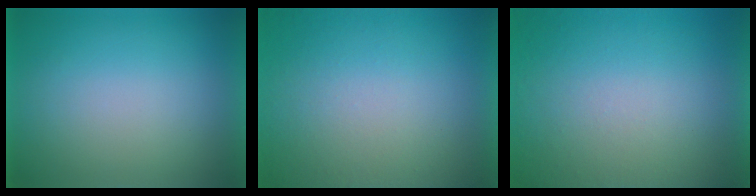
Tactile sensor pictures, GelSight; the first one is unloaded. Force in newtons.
{"total": 7.1}
{"total": 8.4}